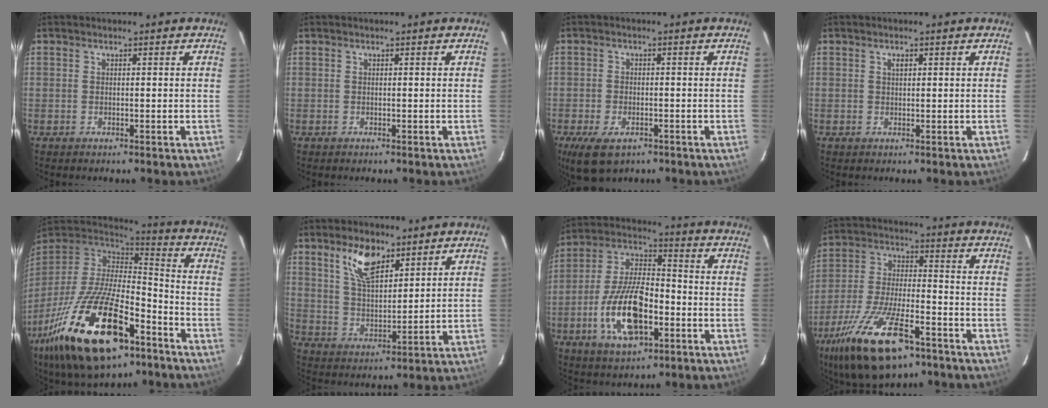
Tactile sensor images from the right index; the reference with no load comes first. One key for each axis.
{"total": 0.0}
{"total": 7.4, "fx": -4.3, "fy": 3.9, "fz": 4.6, "tx": -0.108, "ty": -0.023, "tz": -0.075}
{"total": 1.0, "fx": 0.4, "fy": 0.6, "fz": 0.7, "tx": -0.012, "ty": 0.003, "tz": 0.008}
{"total": 28.9, "fx": -15.5, "fy": 12.1, "fz": 21.1, "tx": -0.413, "ty": -0.039, "tz": -0.257}
{"total": 9.0, "fx": 5.5, "fy": 4.1, "fz": 5.8, "tx": -0.105, "ty": 0.009, "tz": 0.109}
{"total": 16.1, "fx": -5.7, "fy": 7.2, "fz": 13.2, "tx": -0.274, "ty": 0.001, "tz": -0.099}
{"total": 20.2, "fx": -12.4, "fy": 7.7, "fz": 14.0, "tx": -0.284, "ty": -0.038, "tz": -0.215}